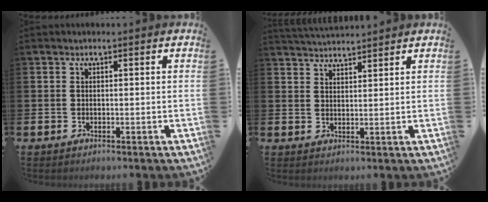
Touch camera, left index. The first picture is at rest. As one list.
[{"total": 3.2, "force": [3.2, 0.1, 0.1], "torque": [-0.010, -0.016, 0.060]}]